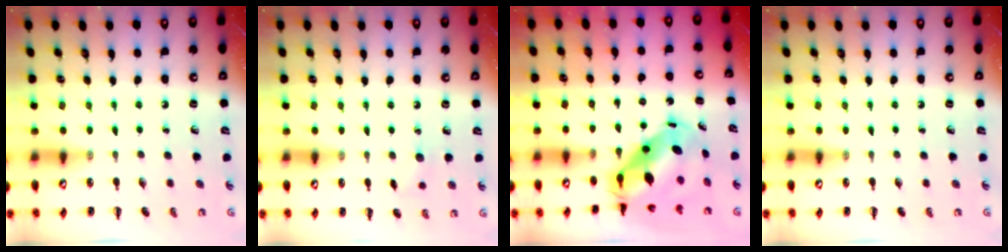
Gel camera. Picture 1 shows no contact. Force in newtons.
{"total": 5.4, "press": 5.2, "slide": 1.4}
{"total": 8.7, "press": 8.4, "slide": 2.2}
{"total": 0.0}